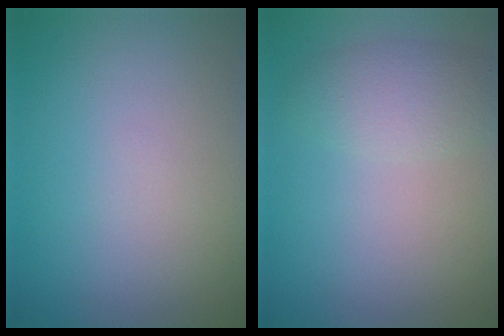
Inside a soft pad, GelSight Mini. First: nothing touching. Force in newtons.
{"total": 2.7, "press": 2.7, "slide": 0.2}